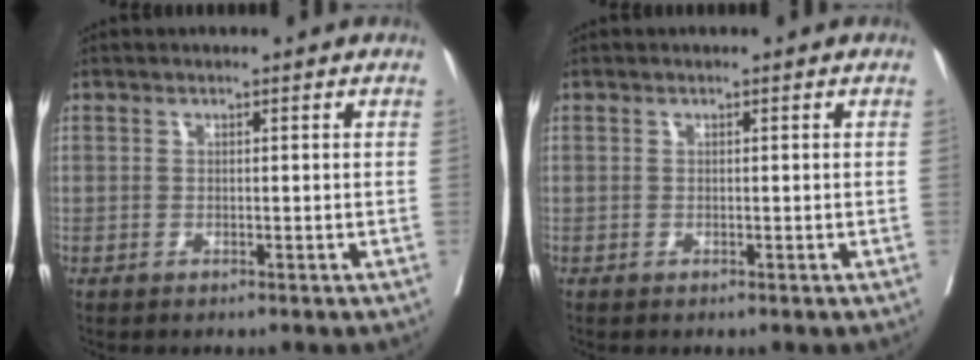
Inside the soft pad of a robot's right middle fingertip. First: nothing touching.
{"total": 0.0}